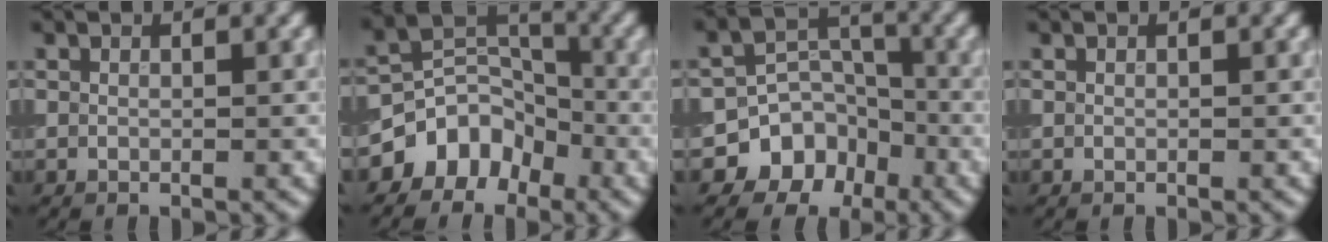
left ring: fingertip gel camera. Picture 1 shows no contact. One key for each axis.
{"total": 5.2, "fx": -3.1, "fy": 3.8, "fz": 1.7, "tx": -0.011, "ty": 0.006, "tz": -0.063}
{"total": 7.0, "fx": -3.9, "fy": 5.6, "fz": 1.4, "tx": 0.004, "ty": 0.006, "tz": -0.087}
{"total": 0.0}